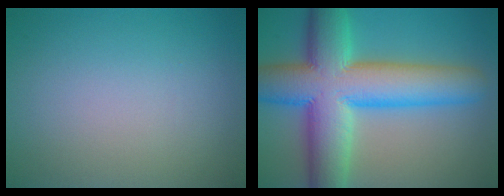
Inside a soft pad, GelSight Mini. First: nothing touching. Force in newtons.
{"total": 13.2, "press": 13.2, "slide": 0.5}